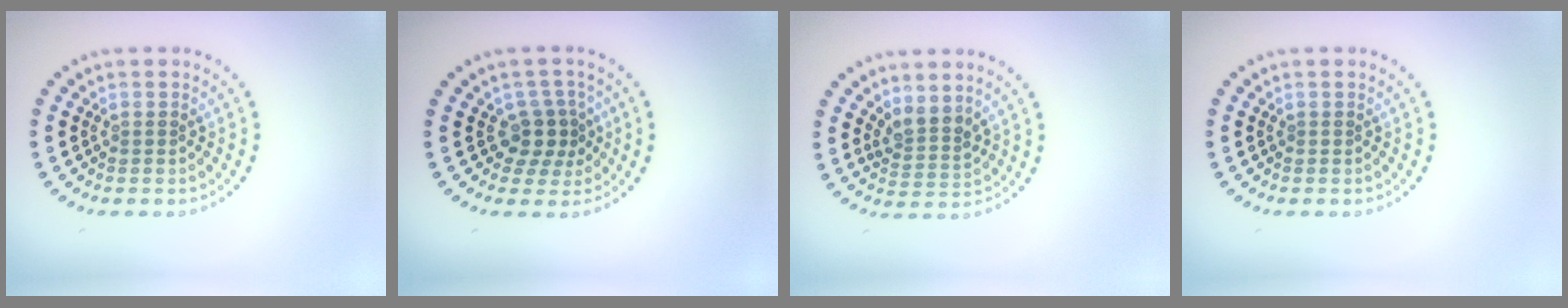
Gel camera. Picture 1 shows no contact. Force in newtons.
{"total": 2.6, "press": 2.0, "slide": 1.7}
{"total": 2.3, "press": 1.8, "slide": 1.4}
{"total": 0.0}